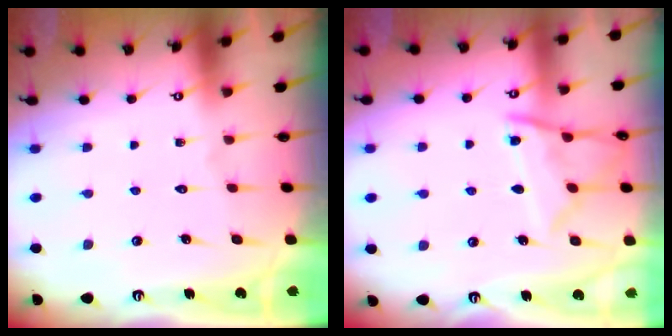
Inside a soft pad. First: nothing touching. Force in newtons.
{"total": 11.3, "press": 11.3, "slide": 1.0}